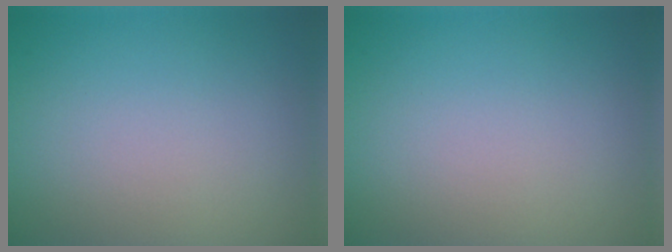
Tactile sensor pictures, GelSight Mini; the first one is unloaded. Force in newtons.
{"total": 0.0}